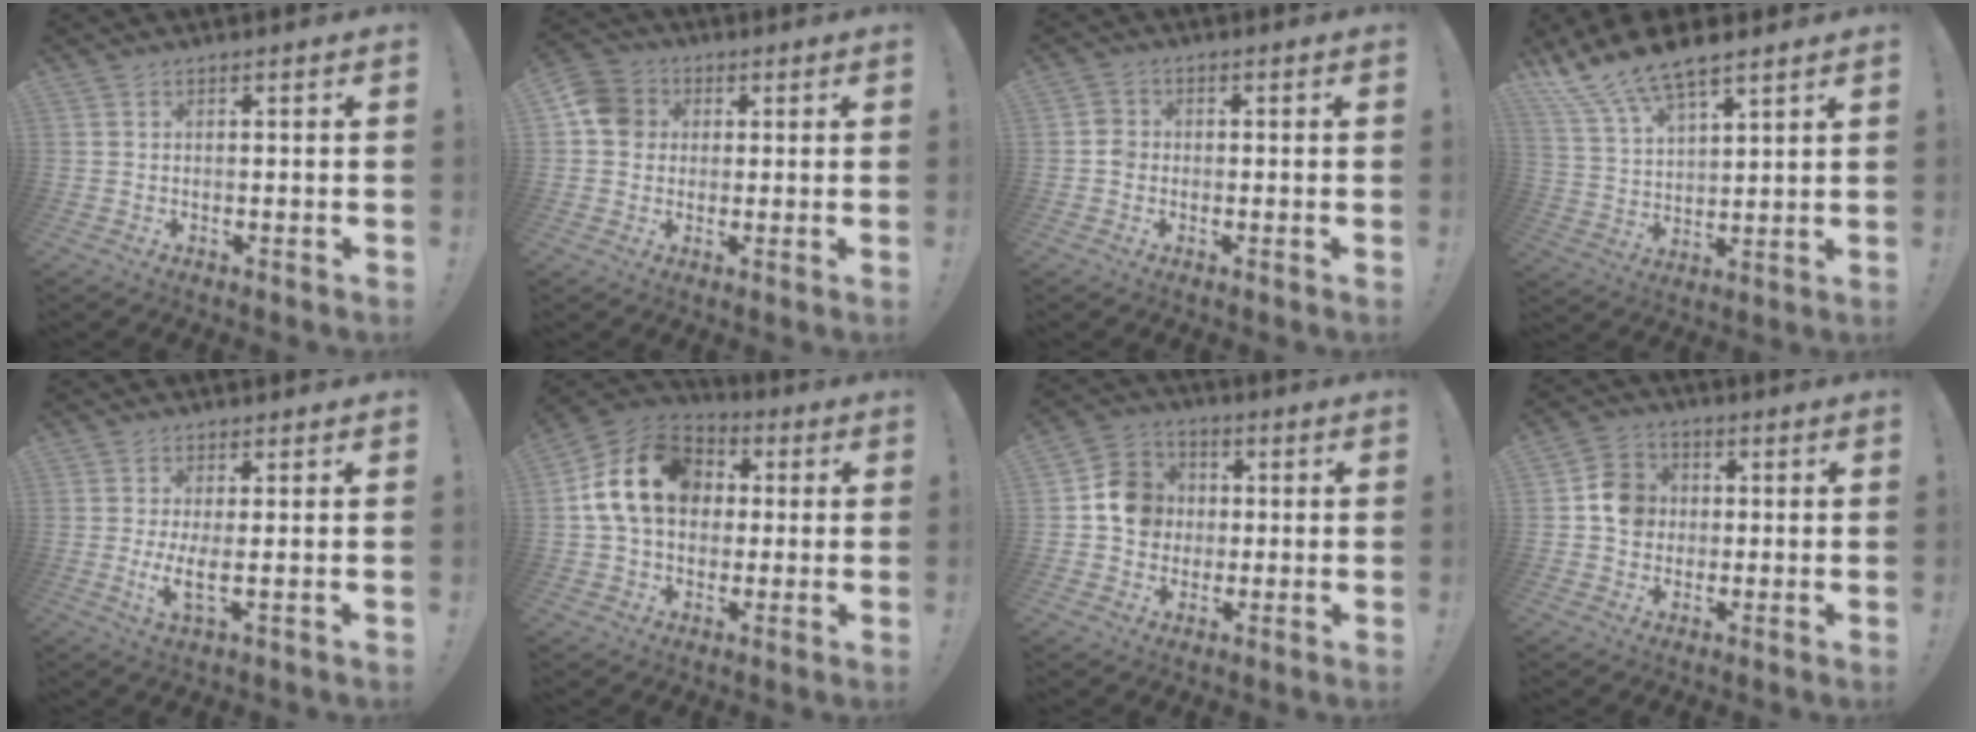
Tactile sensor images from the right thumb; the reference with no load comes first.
{"total": 8.8, "force": [1.6, 7.8, 3.9], "torque": [-0.052, 0.005, 0.032]}
{"total": 3.0, "force": [-0.9, 2.6, 1.3], "torque": [-0.014, 0.010, -0.017]}
{"total": 12.4, "force": [10.2, 4.0, 5.9], "torque": [-0.119, -0.062, 0.187]}
{"total": 5.2, "force": [0.8, 0.3, 5.1], "torque": [-0.090, -0.027, 0.013]}
{"total": 18.4, "force": [3.7, 13.8, 11.5], "torque": [-0.194, 0.007, 0.069]}
{"total": 10.4, "force": [0.3, 9.7, 3.6], "torque": [-0.035, 0.016, 0.012]}
{"total": 8.4, "force": [0.2, 7.6, 3.5], "torque": [-0.045, 0.016, 0.008]}